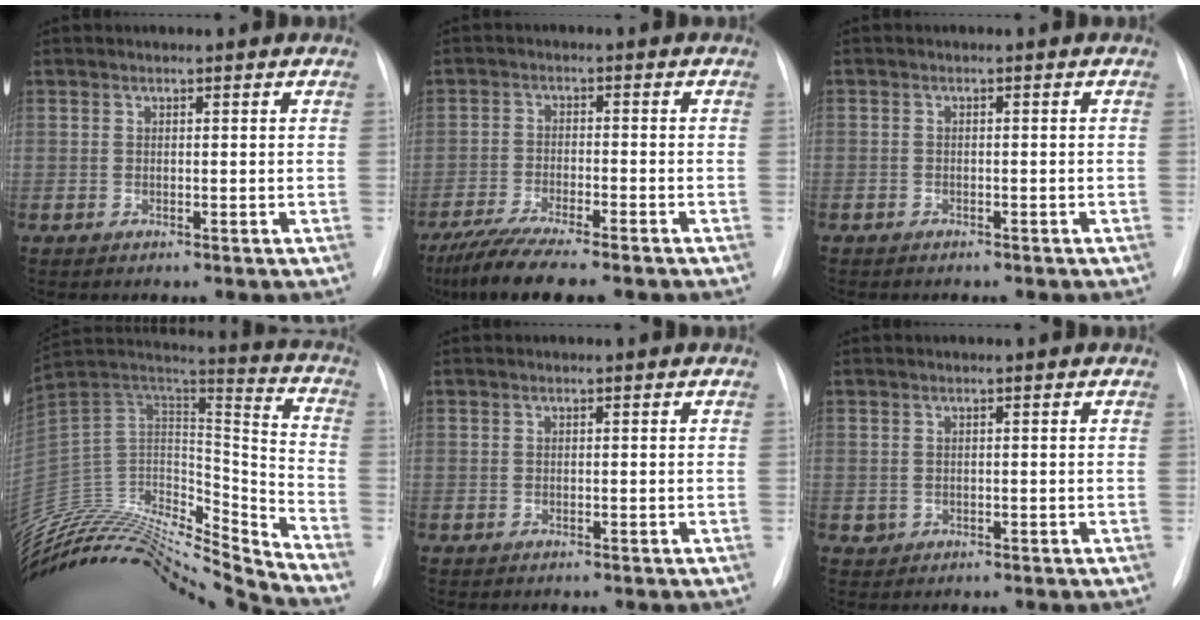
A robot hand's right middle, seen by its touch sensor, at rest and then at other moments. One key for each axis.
{"total": 10.0, "fx": -8.1, "fy": 0.9, "fz": 5.8, "tx": -0.100, "ty": -0.023, "tz": -0.130}
{"total": 1.8, "fx": -1.5, "fy": 0.9, "fz": 0.6, "tx": -0.011, "ty": 0.000, "tz": -0.014}
{"total": 29.2, "fx": -27.9, "fy": 2.6, "fz": 8.4, "tx": -0.168, "ty": 0.013, "tz": -0.450}
{"total": 0.0}
{"total": 0.9, "fx": -0.1, "fy": 0.8, "fz": 0.1, "tx": 0.000, "ty": 0.003, "tz": 0.000}